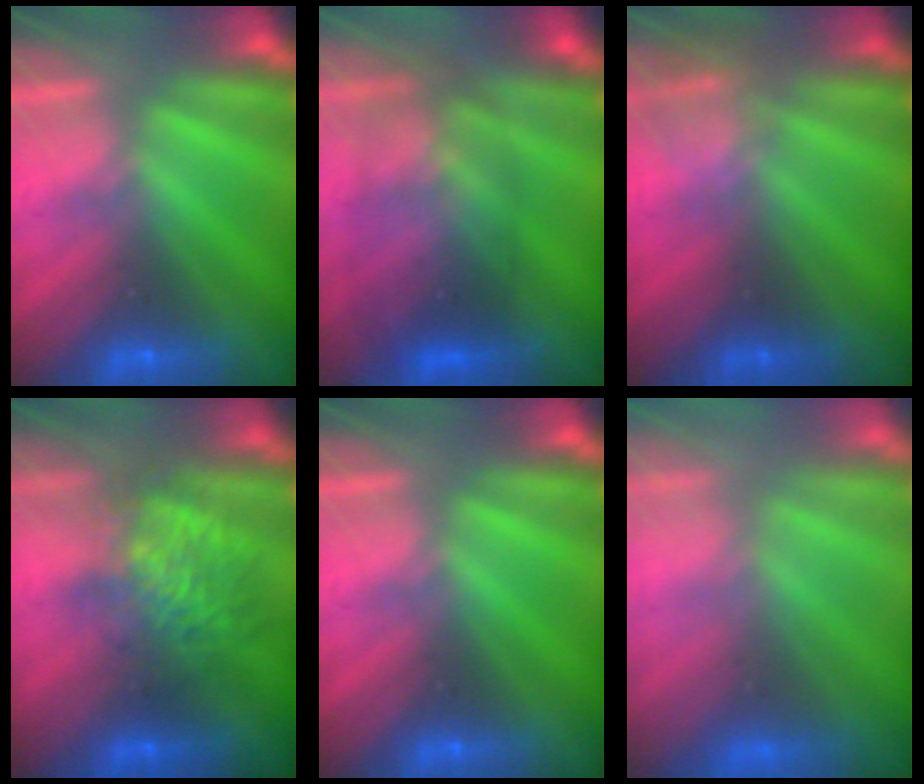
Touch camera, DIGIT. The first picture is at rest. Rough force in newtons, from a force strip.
{"total": 2.8}
{"total": 2.4}
{"total": 6.9}
{"total": 0.0}
{"total": 5.9}